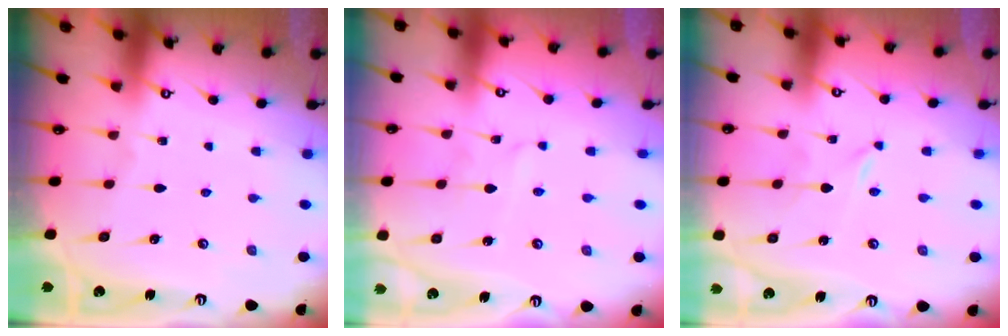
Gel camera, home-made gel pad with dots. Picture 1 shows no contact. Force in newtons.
{"total": 1.2, "press": 1.2, "slide": 0.1}
{"total": 0.0}